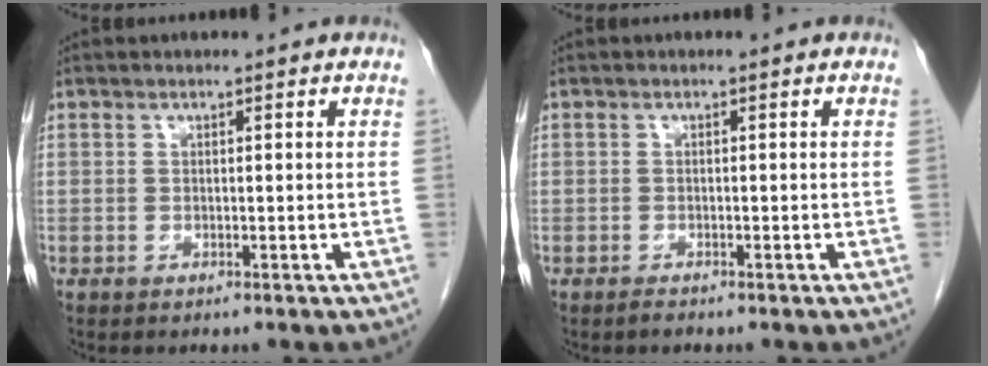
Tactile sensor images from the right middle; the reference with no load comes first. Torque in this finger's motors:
{"motor_torque": [-0.06, 0.00, -0.01, 0.01]}